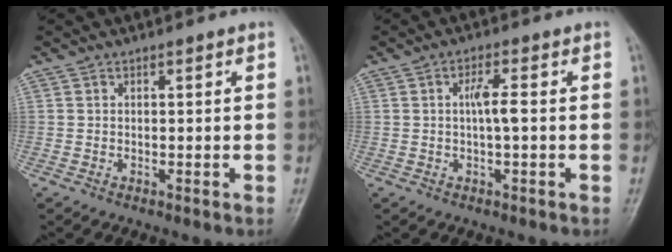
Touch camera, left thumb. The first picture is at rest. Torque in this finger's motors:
{"motor_torque": [0.12, 0.07, 0.60, 0.10, 0.06]}